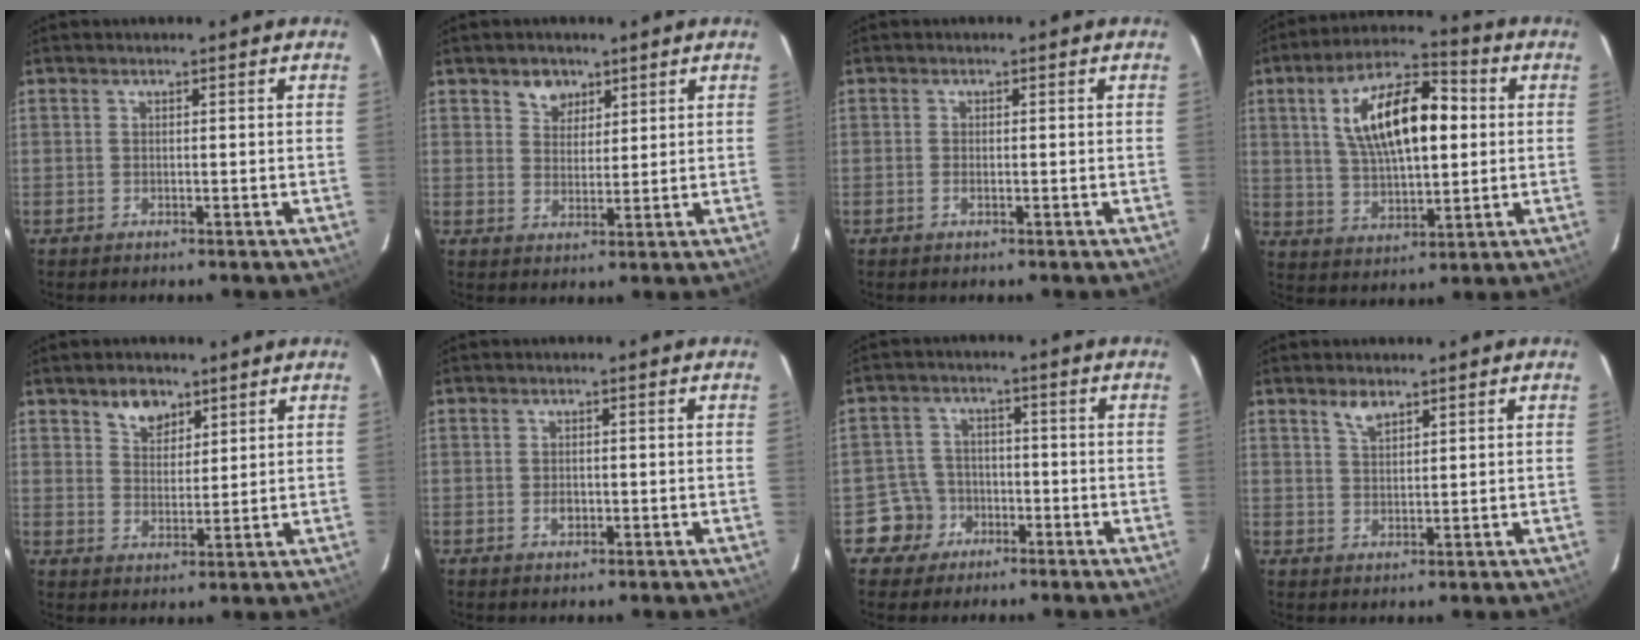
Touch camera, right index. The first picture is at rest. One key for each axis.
{"total": 4.3, "fx": 2.8, "fy": 3.1, "fz": 1.1, "tx": -0.009, "ty": 0.006, "tz": 0.049}
{"total": 1.0, "fx": -0.4, "fy": 0.4, "fz": 0.8, "tx": -0.019, "ty": 0.000, "tz": -0.008}
{"total": 16.4, "fx": 3.4, "fy": 7.1, "fz": 14.4, "tx": -0.254, "ty": 0.024, "tz": 0.060}
{"total": 5.3, "fx": 3.6, "fy": 3.3, "fz": 2.2, "tx": -0.028, "ty": 0.002, "tz": 0.066}
{"total": 1.9, "fx": -0.6, "fy": 1.2, "fz": 1.3, "tx": -0.024, "ty": 0.002, "tz": -0.010}
{"total": 5.9, "fx": -2.8, "fy": 5.2, "fz": 0.0, "tx": -0.011, "ty": 0.027, "tz": -0.048}
{"total": 3.0, "fx": 2.2, "fy": 1.2, "fz": 1.6, "tx": -0.028, "ty": 0.004, "tz": 0.042}